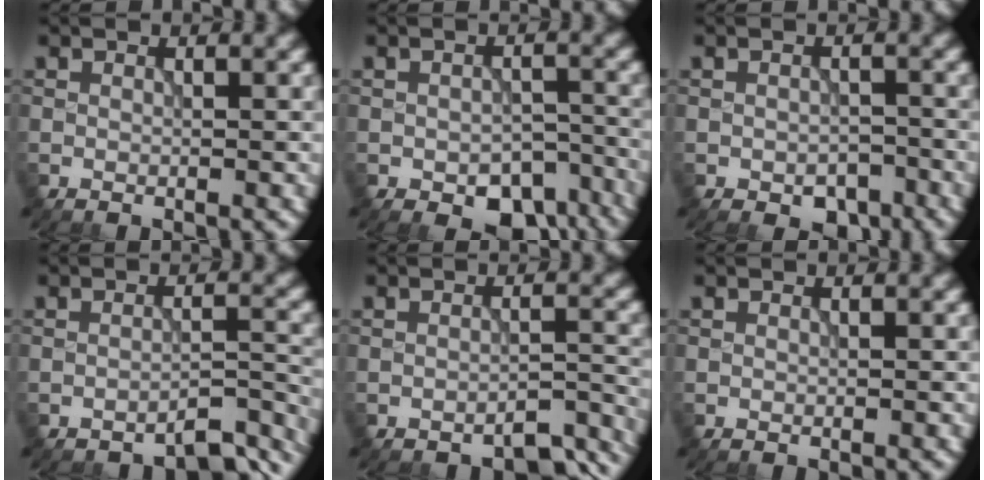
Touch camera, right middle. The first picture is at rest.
{"total": 5.8, "force": [-3.5, 3.1, 3.4], "torque": [-0.036, -0.020, -0.040]}
{"total": 2.8, "force": [-1.6, 1.7, 1.5], "torque": [-0.019, -0.005, -0.020]}
{"total": 3.6, "force": [-3.3, 0.6, 1.2], "torque": [-0.012, 0.004, -0.046]}
{"total": 3.2, "force": [-2.8, 0.8, 1.2], "torque": [-0.013, 0.002, -0.035]}
{"total": 0.0}